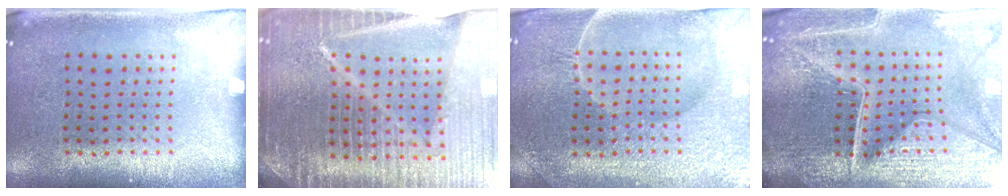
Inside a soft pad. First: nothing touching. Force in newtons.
{"total": 7.2, "press": 6.1, "slide": 3.8}
{"total": 4.3, "press": 4.1, "slide": 1.2}
{"total": 7.1, "press": 6.2, "slide": 3.4}